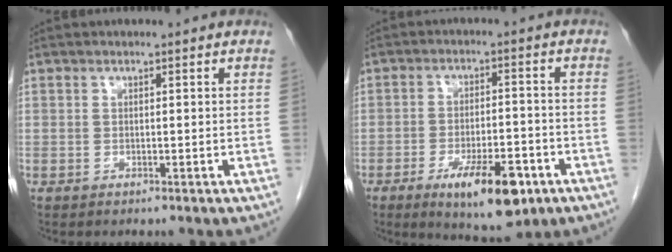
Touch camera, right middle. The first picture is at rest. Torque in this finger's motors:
{"motor_torque": [1.23, -0.90, 0.77, 0.15]}